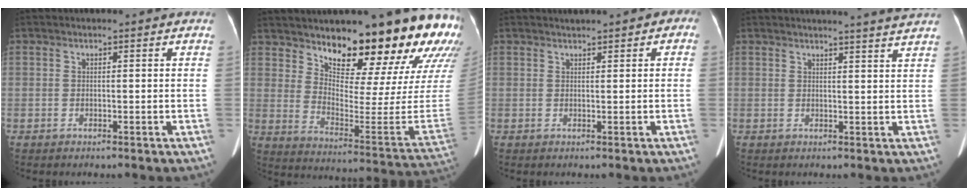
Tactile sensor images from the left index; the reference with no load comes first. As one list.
[{"total": 23.5, "force": [18.2, 3.8, 14.2], "torque": [-0.211, -0.078, 0.242]}, {"total": 1.9, "force": [1.0, 0.8, 1.3], "torque": [-0.020, 0.016, 0.016]}, {"total": 7.8, "force": [7.3, -1.2, 2.7], "torque": [-0.031, -0.004, 0.071]}]